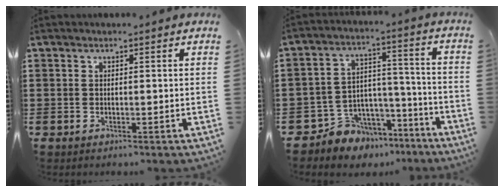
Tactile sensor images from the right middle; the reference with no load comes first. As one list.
[{"total": 6.6, "force": [-5.4, 3.6, -0.4], "torque": [-0.009, 0.015, -0.105]}]